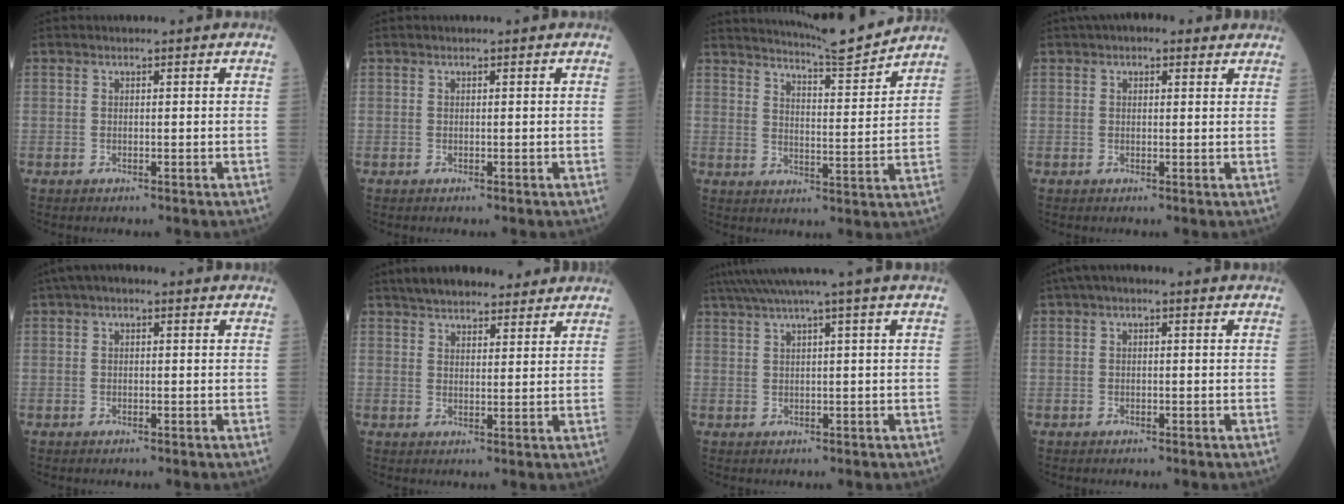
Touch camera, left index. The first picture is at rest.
{"total": 0.0}
{"total": 10.8, "force": [10.4, -1.2, 2.5], "torque": [-0.049, -0.021, 0.156]}
{"total": 4.2, "force": [3.0, 1.9, 2.2], "torque": [-0.028, 0.031, 0.042]}
{"total": 2.8, "force": [1.3, 1.4, 2.1], "torque": [-0.040, 0.019, 0.015]}
{"total": 10.4, "force": [8.7, 3.4, 4.5], "torque": [-0.056, 0.026, 0.127]}
{"total": 6.4, "force": [4.8, -2.0, 3.7], "torque": [-0.057, 0.026, 0.077]}
{"total": 2.4, "force": [0.9, 1.0, 2.0], "torque": [-0.031, 0.012, 0.006]}